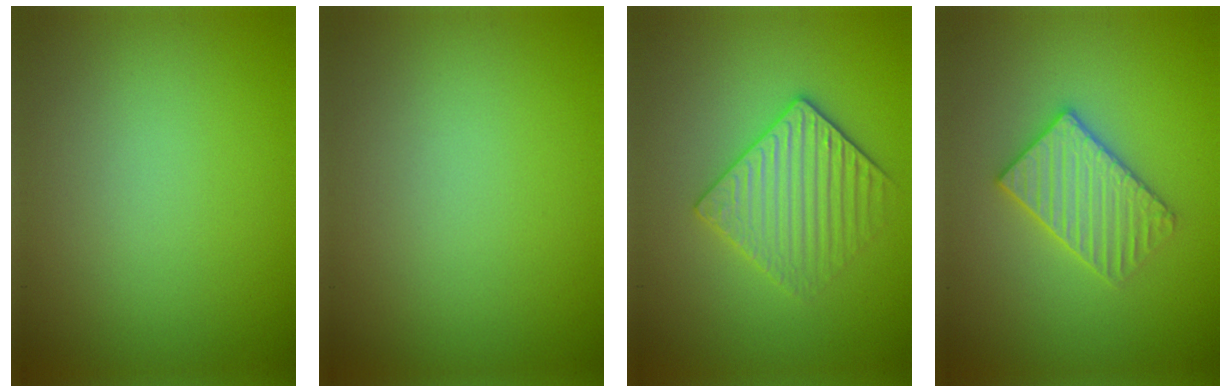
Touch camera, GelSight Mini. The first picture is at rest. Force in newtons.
{"total": 0.0}
{"total": 3.4, "press": 3.2, "slide": 1.2}
{"total": 3.3, "press": 3.3, "slide": 0.6}